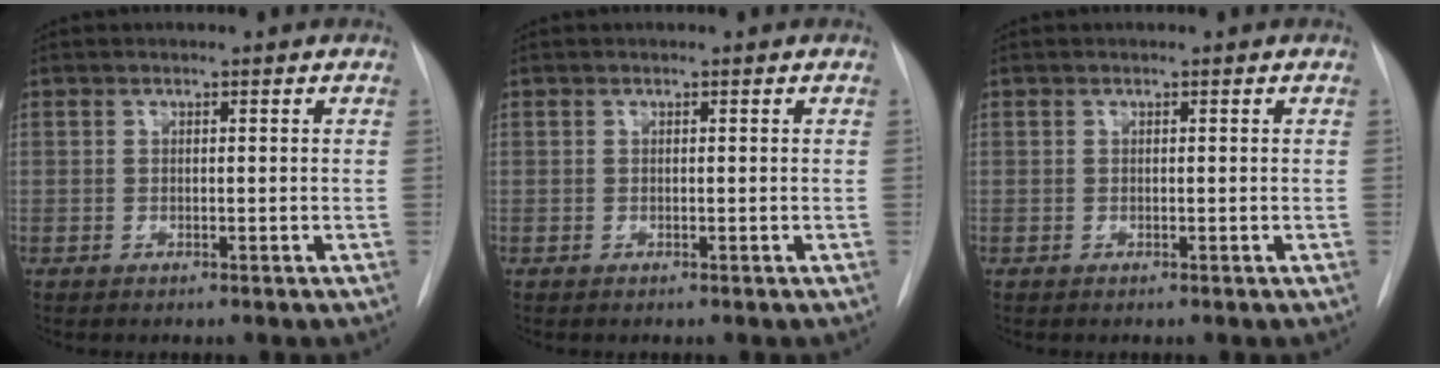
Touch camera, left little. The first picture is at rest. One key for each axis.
{"total": 0.0}
{"total": 0.0}